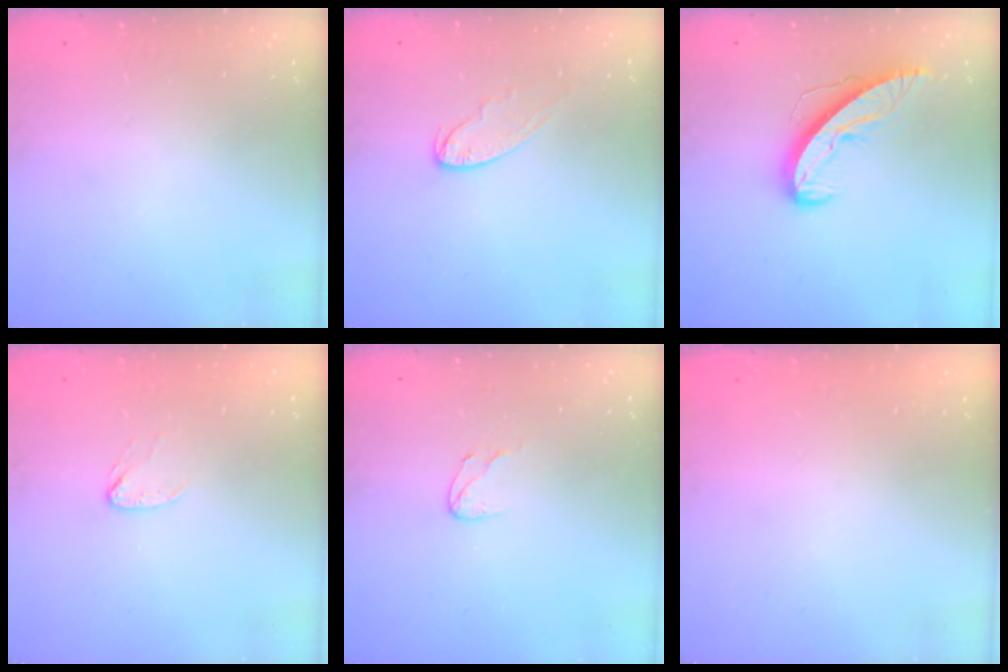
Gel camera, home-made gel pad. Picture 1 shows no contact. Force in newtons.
{"total": 5.9, "press": 5.9, "slide": 0.2}
{"total": 9.6, "press": 9.6, "slide": 0.3}
{"total": 3.4, "press": 3.4, "slide": 0.3}
{"total": 4.1, "press": 4.1, "slide": 0.3}
{"total": 0.0}